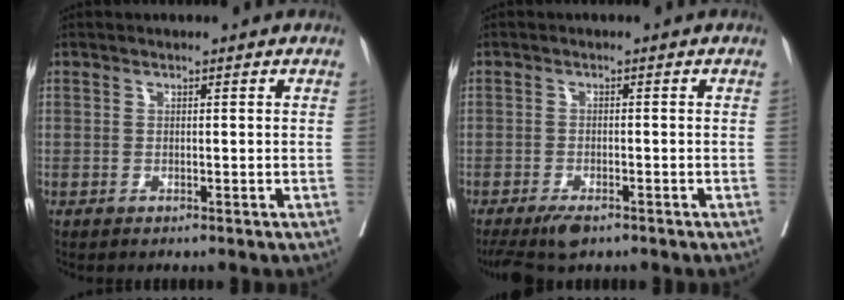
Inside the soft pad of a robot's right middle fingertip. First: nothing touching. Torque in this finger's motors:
{"motor_torque": [0.79, -0.63, 0.06, 0.04]}